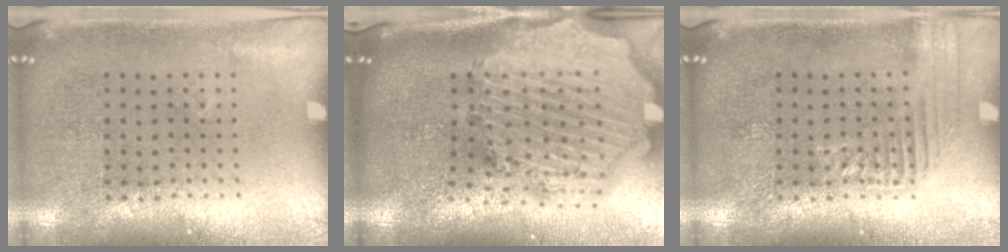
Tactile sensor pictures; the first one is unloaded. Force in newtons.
{"total": 4.0, "press": 3.2, "slide": 2.3}
{"total": 1.7, "press": 1.6, "slide": 0.2}